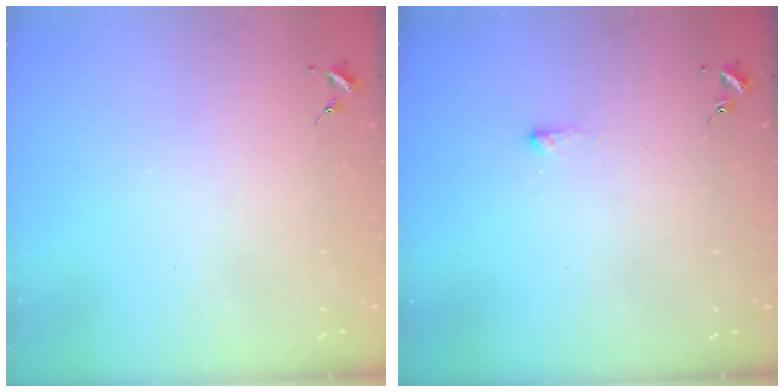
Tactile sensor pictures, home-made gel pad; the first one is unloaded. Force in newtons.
{"total": 2.7, "press": 2.7, "slide": 0.5}